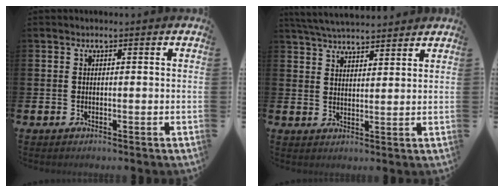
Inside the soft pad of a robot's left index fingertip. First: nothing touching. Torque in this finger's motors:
{"motor_torque": [0.36, -0.59, 0.74, 0.21]}